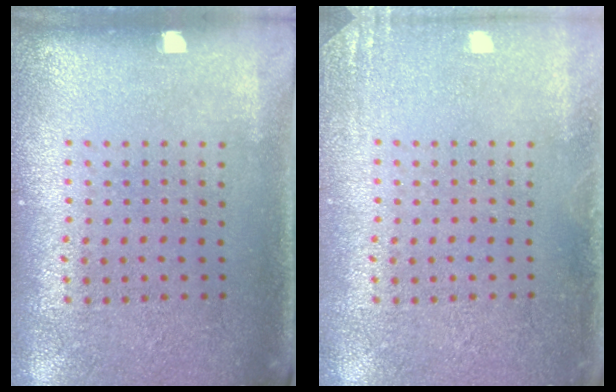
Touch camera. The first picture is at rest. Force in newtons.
{"total": 1.5, "press": 1.4, "slide": 0.2}